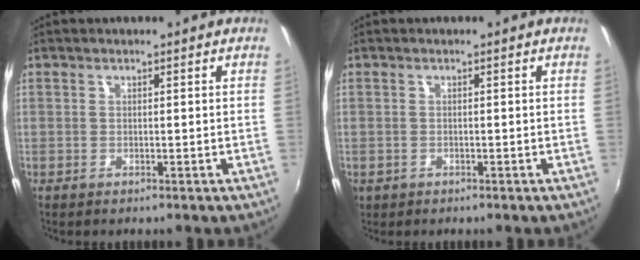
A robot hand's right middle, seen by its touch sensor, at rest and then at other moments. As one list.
[{"total": 1.5, "force": [-0.6, 1.3, 0.5], "torque": [-0.012, -0.004, -0.009]}]